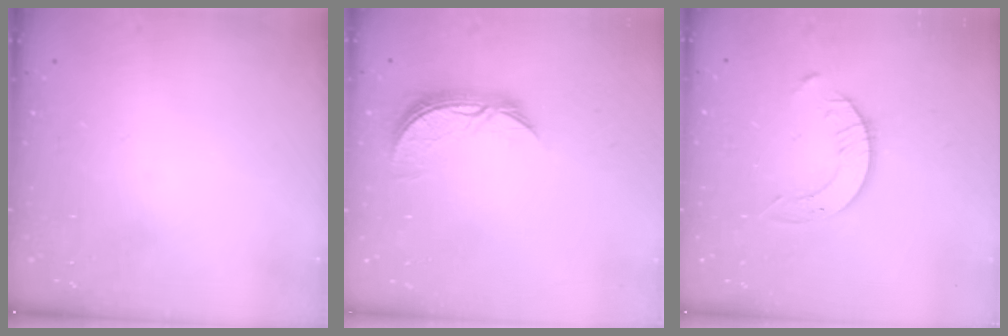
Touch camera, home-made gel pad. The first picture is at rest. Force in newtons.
{"total": 7.6, "press": 7.6, "slide": 0.5}
{"total": 3.5, "press": 3.4, "slide": 0.4}